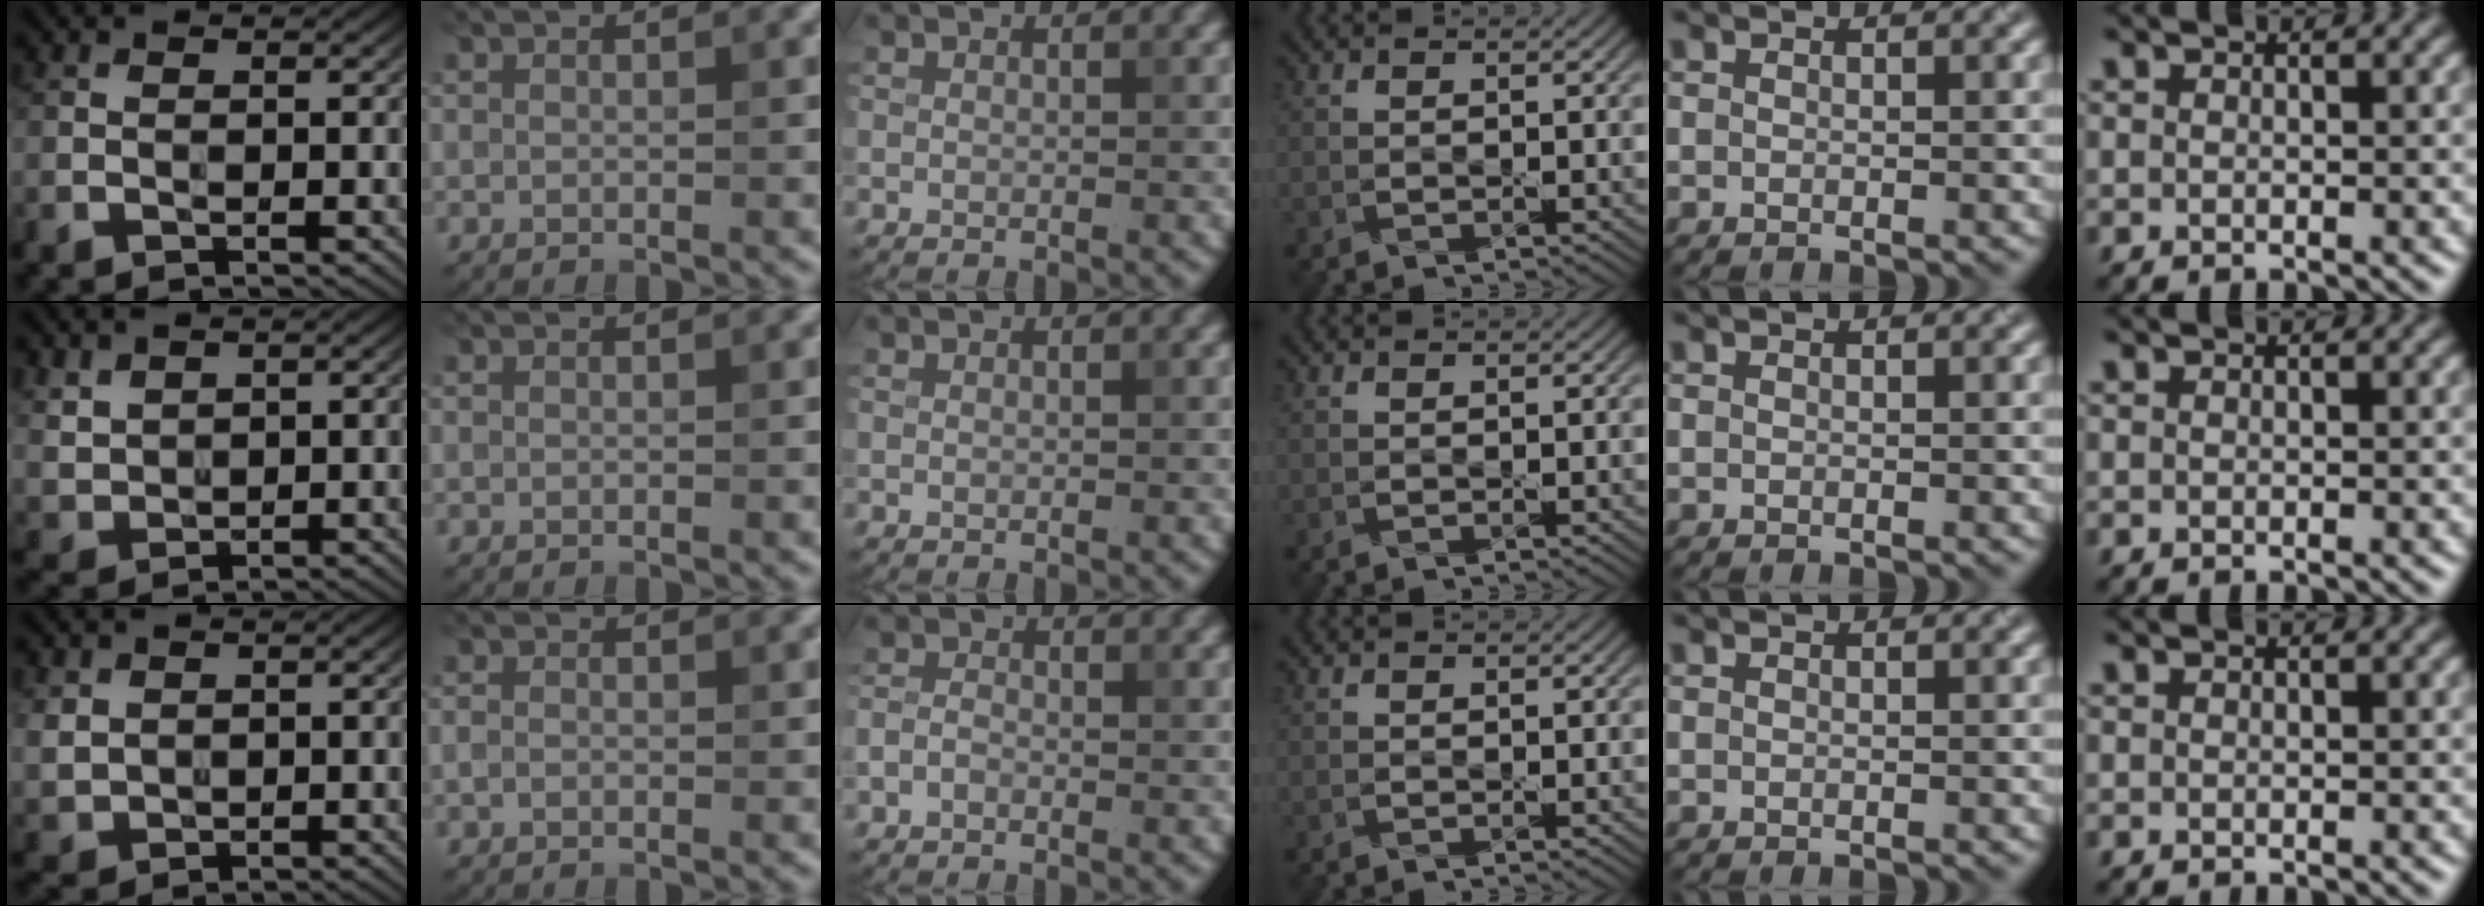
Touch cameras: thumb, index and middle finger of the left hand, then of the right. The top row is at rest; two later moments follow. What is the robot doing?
{"motion": "wipe", "object": "plastic plate"}